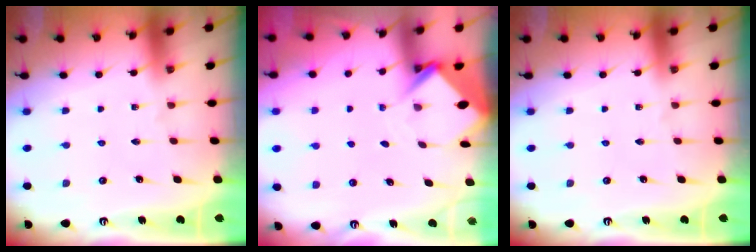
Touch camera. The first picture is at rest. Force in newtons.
{"total": 3.5, "press": 3.5, "slide": 0.2}
{"total": 0.0}